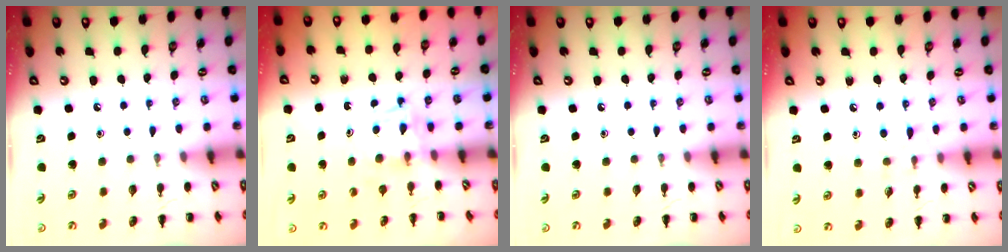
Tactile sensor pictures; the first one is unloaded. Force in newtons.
{"total": 3.5, "press": 3.4, "slide": 0.9}
{"total": 0.0}
{"total": 5.4, "press": 5.0, "slide": 2.0}